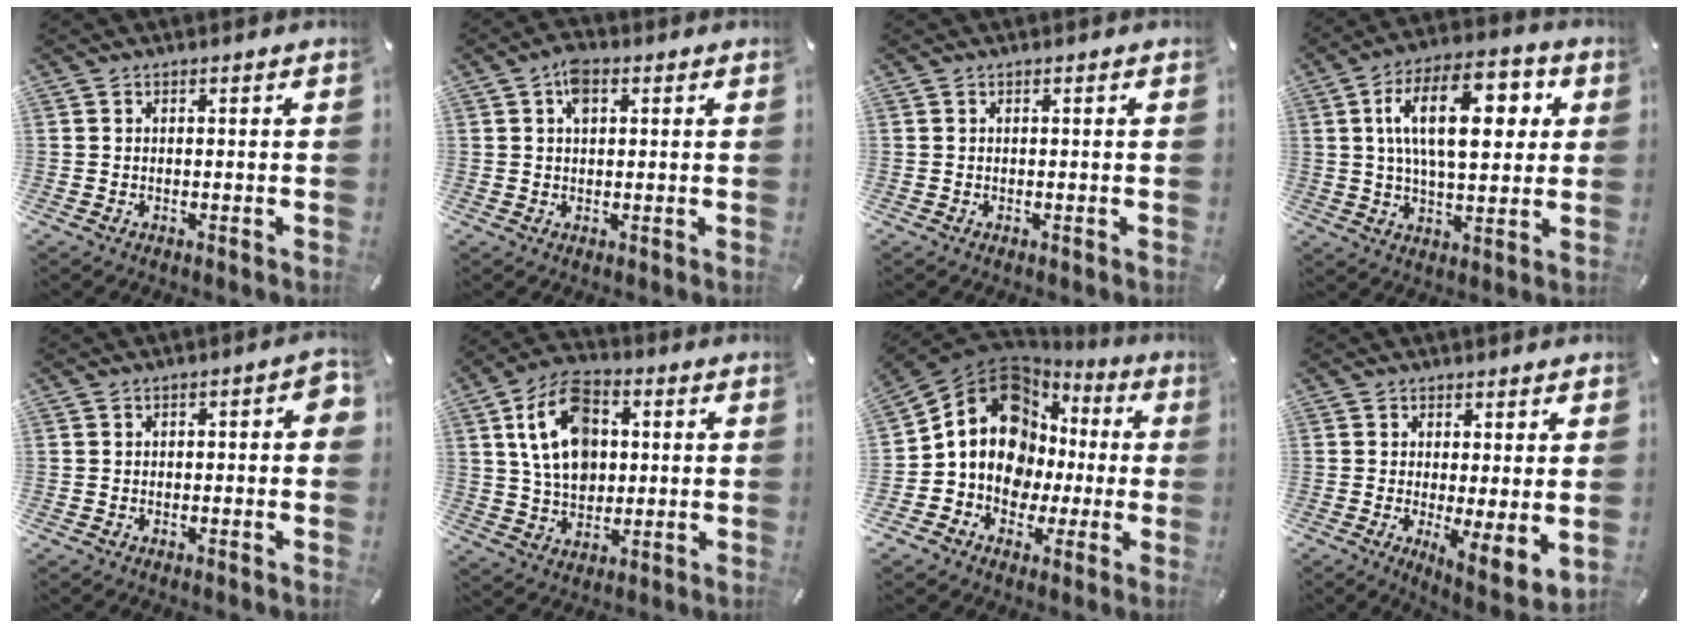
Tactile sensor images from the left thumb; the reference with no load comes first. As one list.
[{"total": 4.3, "force": [1.6, 2.7, 3.0], "torque": [-0.049, 0.001, 0.023]}, {"total": 0.0}, {"total": 18.5, "force": [5.0, 9.4, 15.1], "torque": [-0.252, 0.003, 0.077]}, {"total": 3.9, "force": [-0.6, 2.2, 3.1], "torque": [-0.030, 0.004, -0.015]}, {"total": 14.2, "force": [2.8, 10.3, 9.3], "torque": [-0.177, 0.009, 0.052]}, {"total": 14.9, "force": [2.4, 12.7, 7.4], "torque": [-0.146, -0.025, 0.045]}, {"total": 5.2, "force": [0.9, 1.2, 4.9], "torque": [-0.070, -0.028, 0.025]}]